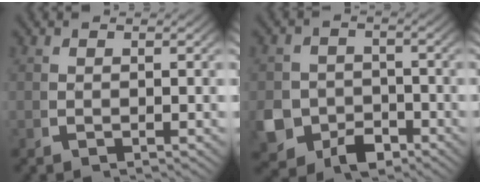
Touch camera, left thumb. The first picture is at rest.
{"total": 7.0, "force": [-3.3, 5.5, 2.7], "torque": [-0.067, -0.032, -0.047]}